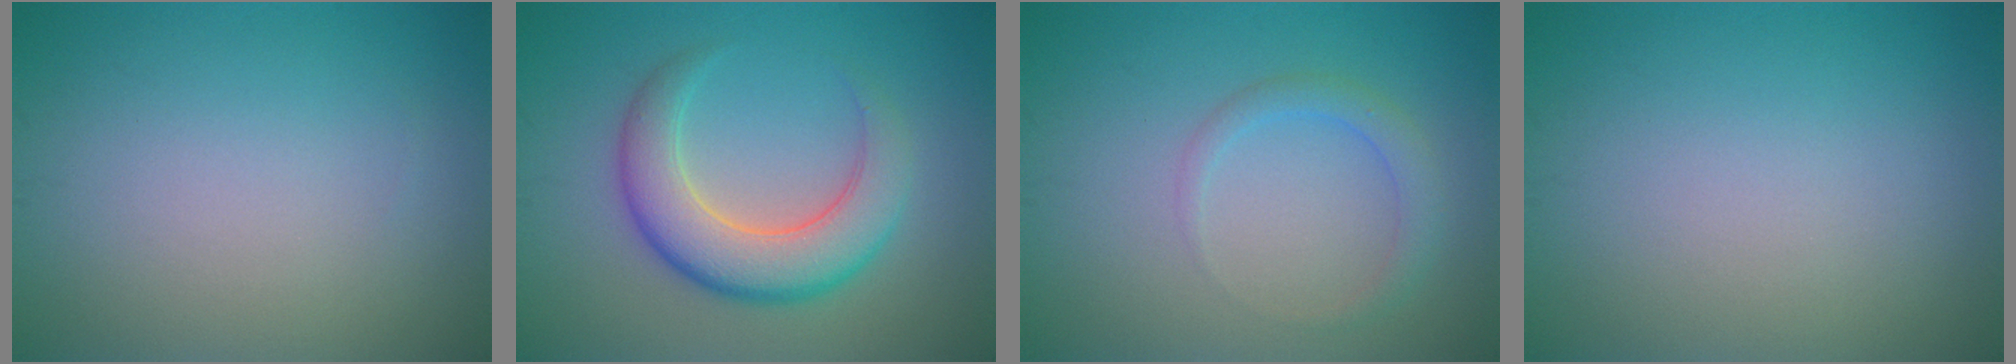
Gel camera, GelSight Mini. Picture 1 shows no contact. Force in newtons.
{"total": 6.2, "press": 6.2, "slide": 0.3}
{"total": 1.9, "press": 1.9, "slide": 0.1}
{"total": 0.0}